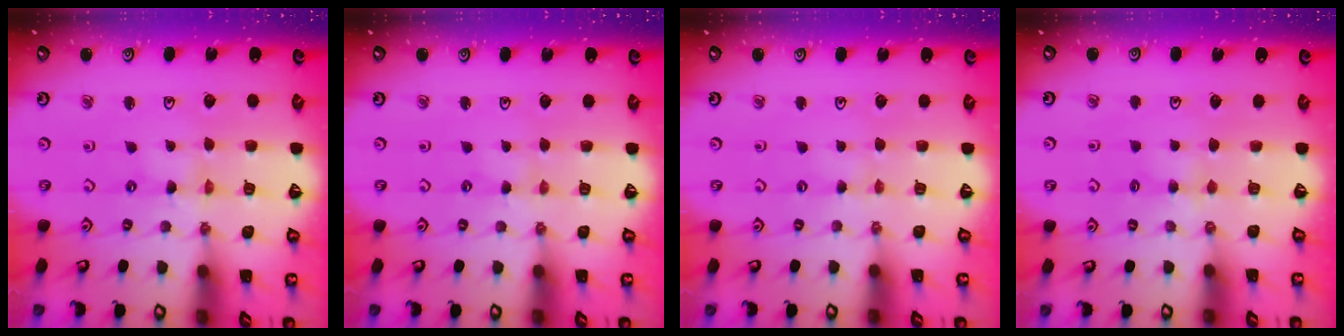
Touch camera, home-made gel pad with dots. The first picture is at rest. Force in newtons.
{"total": 0.8, "press": 0.8, "slide": 0.2}
{"total": 1.9, "press": 1.9, "slide": 0.3}
{"total": 2.2, "press": 2.1, "slide": 0.4}